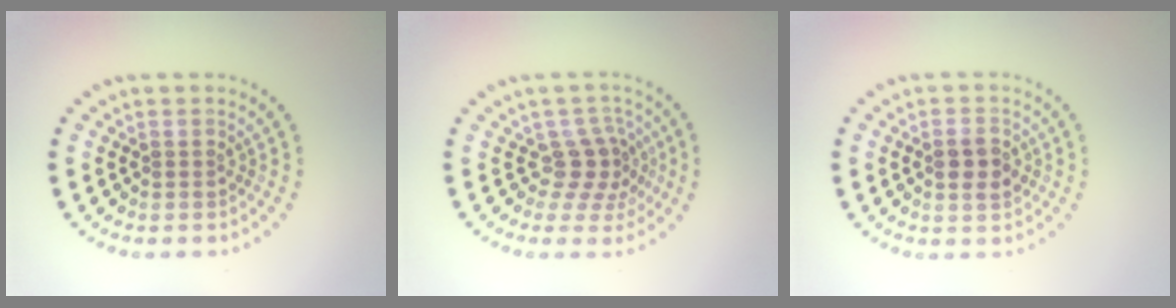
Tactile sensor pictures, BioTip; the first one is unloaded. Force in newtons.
{"total": 2.9, "press": 2.2, "slide": 1.9}
{"total": 2.3, "press": 2.3, "slide": 0.4}